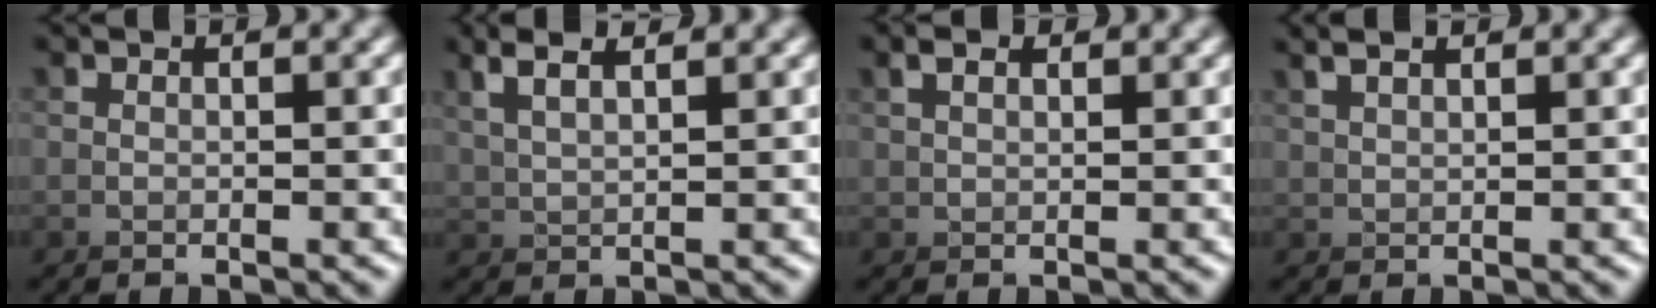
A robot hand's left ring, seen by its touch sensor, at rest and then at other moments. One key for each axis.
{"total": 2.1, "fx": 1.5, "fy": -1.0, "fz": 1.2, "tx": -0.043, "ty": 0.006, "tz": 0.029}
{"total": 0.8, "fx": 0.0, "fy": -0.7, "fz": -0.2, "tx": 0.015, "ty": 0.008, "tz": -0.004}
{"total": 1.2, "fx": 0.7, "fy": -0.8, "fz": 0.4, "tx": 0.000, "ty": 0.011, "tz": 0.011}